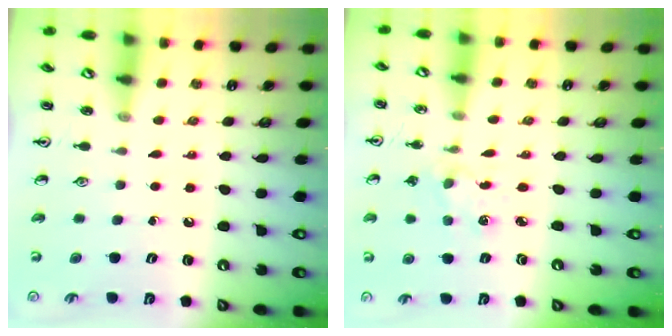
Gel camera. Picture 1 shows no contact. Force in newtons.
{"total": 1.9, "press": 1.9, "slide": 0.4}